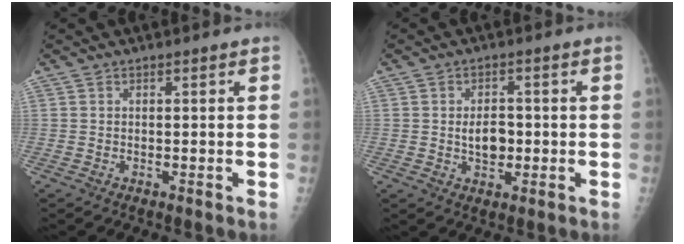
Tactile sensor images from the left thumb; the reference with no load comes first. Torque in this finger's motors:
{"motor_torque": [0.13, 0.02, 0.26, -0.16, 0.02]}